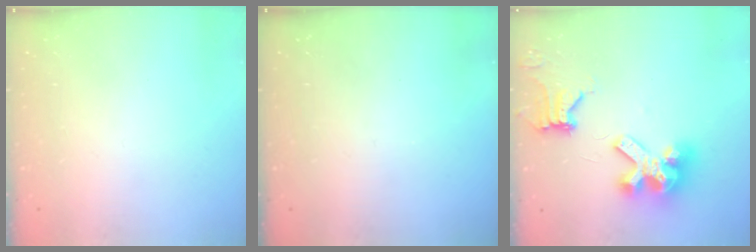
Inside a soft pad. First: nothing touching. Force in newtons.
{"total": 0.0}
{"total": 15.6, "press": 15.4, "slide": 2.1}